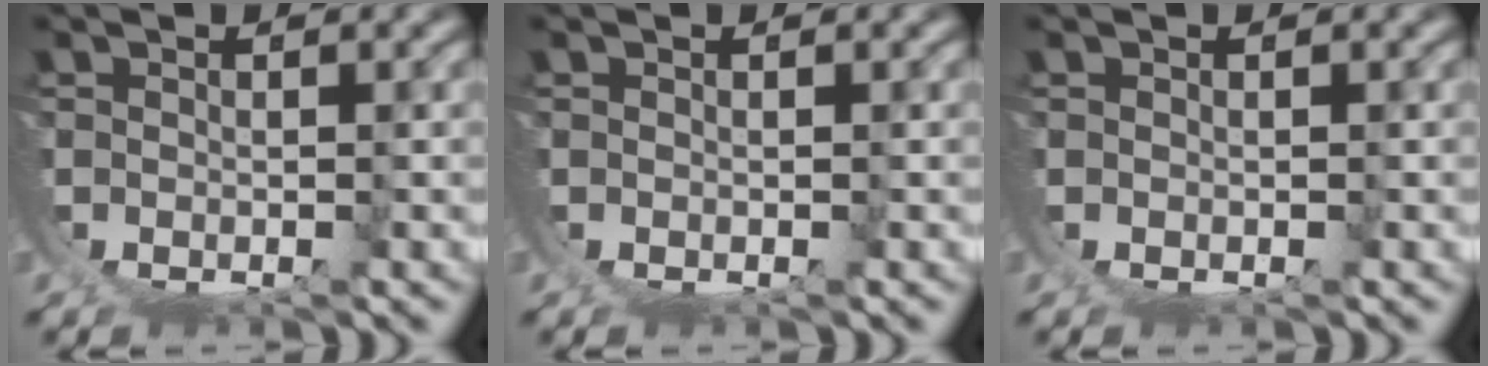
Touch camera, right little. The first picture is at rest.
{"total": 0.0}
{"total": 0.0}